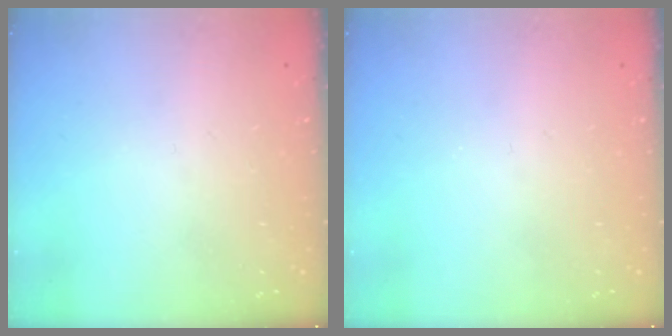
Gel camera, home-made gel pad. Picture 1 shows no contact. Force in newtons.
{"total": 0.0}